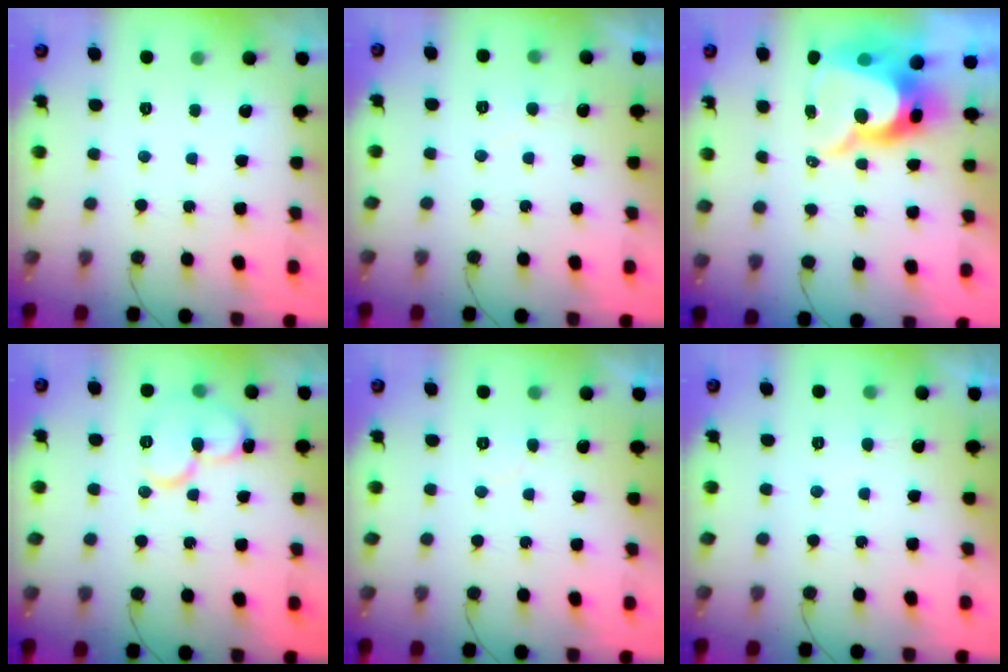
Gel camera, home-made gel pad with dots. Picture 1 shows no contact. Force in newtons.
{"total": 3.6, "press": 3.6, "slide": 0.3}
{"total": 12.3, "press": 12.2, "slide": 0.9}
{"total": 11.4, "press": 11.3, "slide": 1.4}
{"total": 3.0, "press": 3.0, "slide": 0.2}
{"total": 3.6, "press": 3.6, "slide": 0.1}